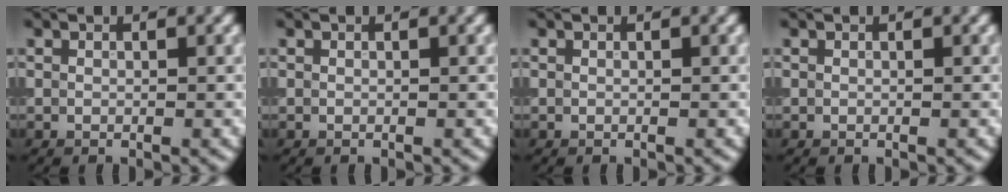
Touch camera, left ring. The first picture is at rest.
{"total": 0.0}
{"total": 0.0}
{"total": 0.0}